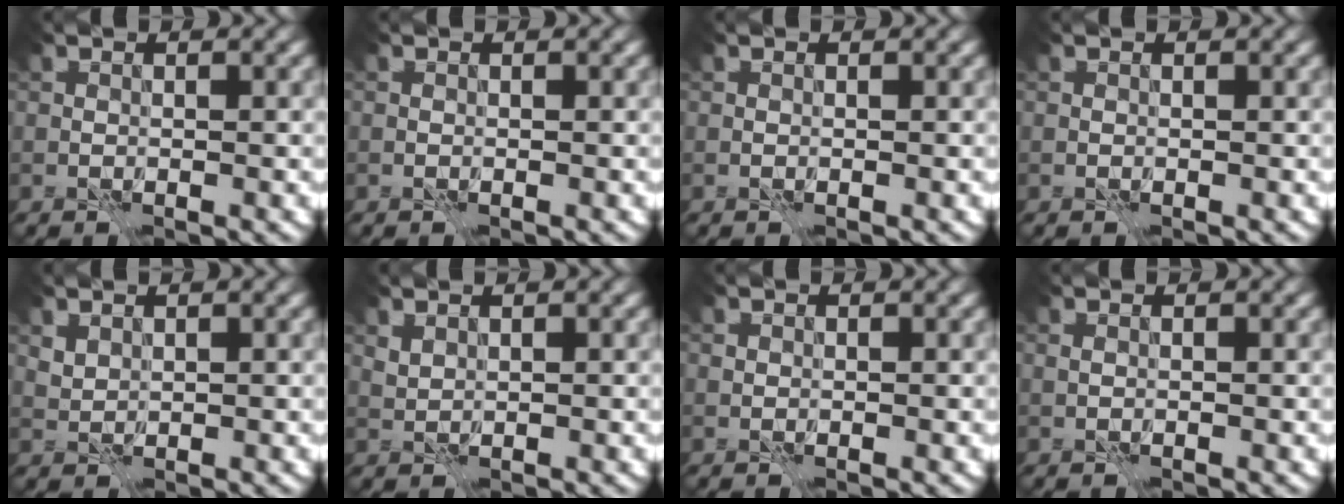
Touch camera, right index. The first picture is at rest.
{"total": 0.0}
{"total": 0.0}
{"total": 0.0}
{"total": 1.3, "force": [1.1, 0.6, 0.0], "torque": [-0.003, 0.000, 0.025]}
{"total": 0.8, "force": [0.8, 0.3, 0.2], "torque": [-0.008, 0.001, 0.018]}
{"total": 0.0}
{"total": 0.0}